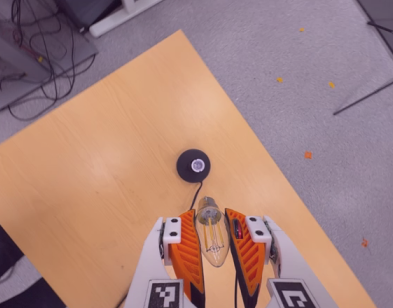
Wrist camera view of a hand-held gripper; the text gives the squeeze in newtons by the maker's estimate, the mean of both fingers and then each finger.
{"total": 20.1, "left": 22.6, "right": 17.5}